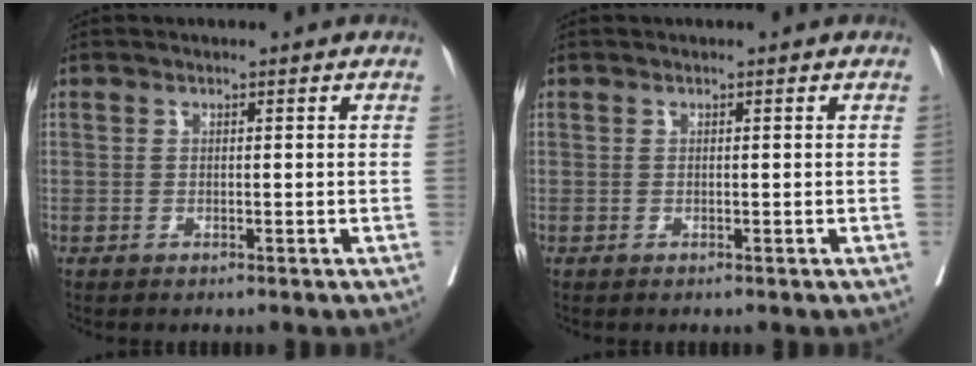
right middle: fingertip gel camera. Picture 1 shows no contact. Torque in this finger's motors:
{"motor_torque": [-0.01, -0.01, -0.01, -0.02]}